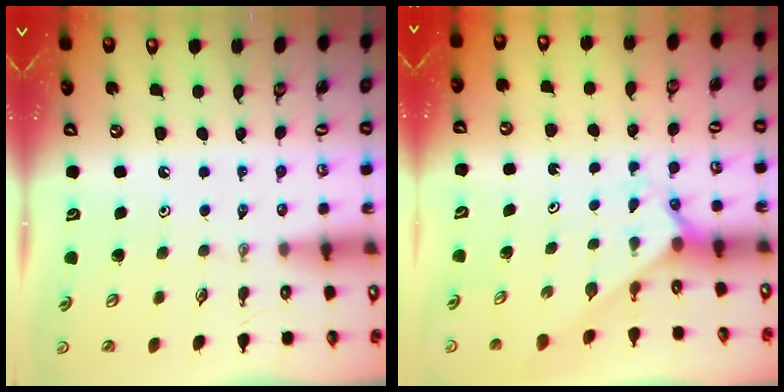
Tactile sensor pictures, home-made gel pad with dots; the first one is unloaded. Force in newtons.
{"total": 2.2, "press": 2.2, "slide": 0.2}